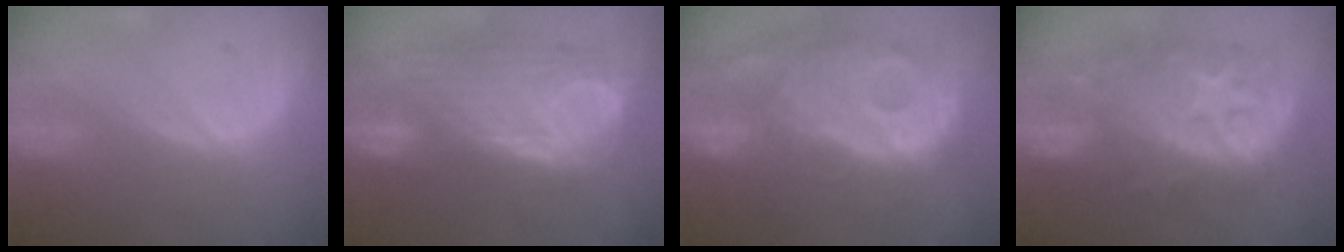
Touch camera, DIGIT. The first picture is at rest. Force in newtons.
{"total": 10.6, "press": 10.1, "slide": 3.2}
{"total": 13.9, "press": 12.0, "slide": 7.0}
{"total": 12.6, "press": 12.5, "slide": 1.2}